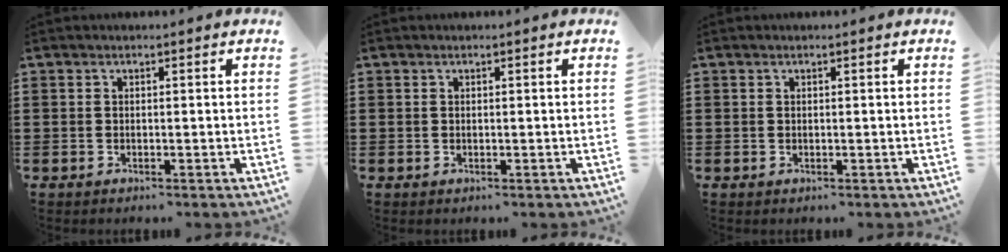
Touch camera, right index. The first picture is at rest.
{"total": 0.0}
{"total": 0.0}